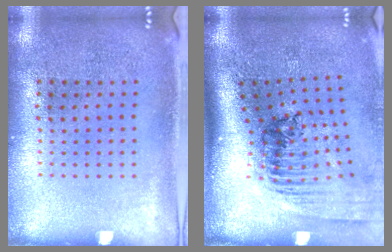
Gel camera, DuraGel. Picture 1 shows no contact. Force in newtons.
{"total": 2.4, "press": 1.6, "slide": 1.8}